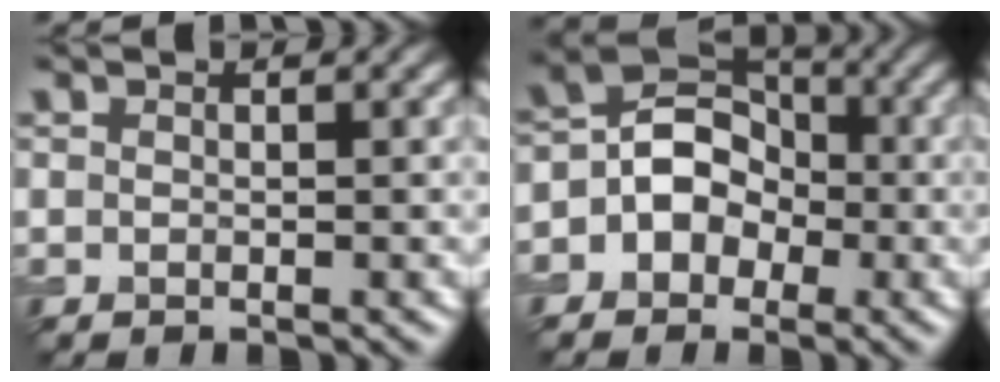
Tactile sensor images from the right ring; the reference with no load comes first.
{"total": 5.8, "force": [-0.8, 5.0, 2.8], "torque": [-0.012, 0.022, -0.034]}